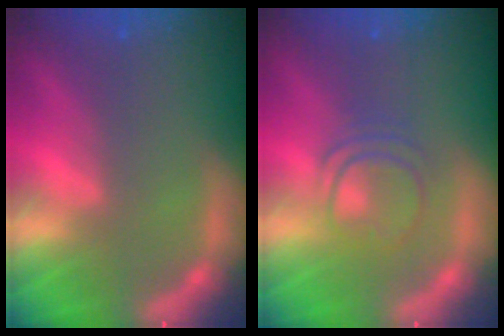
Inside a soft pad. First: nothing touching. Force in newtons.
{"total": 4.0}